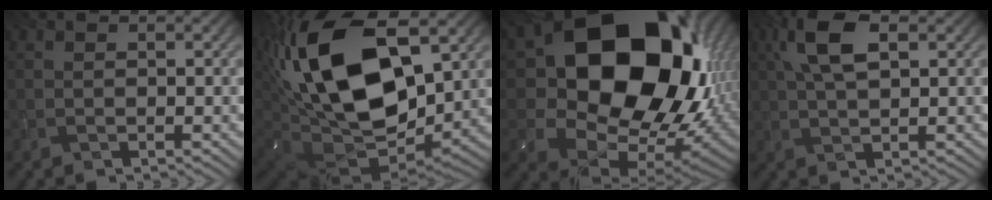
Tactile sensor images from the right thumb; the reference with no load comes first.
{"total": 21.0, "force": [5.2, 12.2, 16.2], "torque": [-0.364, 0.010, 0.097]}
{"total": 20.5, "force": [4.7, 15.5, 12.6], "torque": [-0.254, -0.026, 0.120]}
{"total": 7.2, "force": [2.4, 3.0, 6.1], "torque": [-0.139, 0.016, 0.044]}